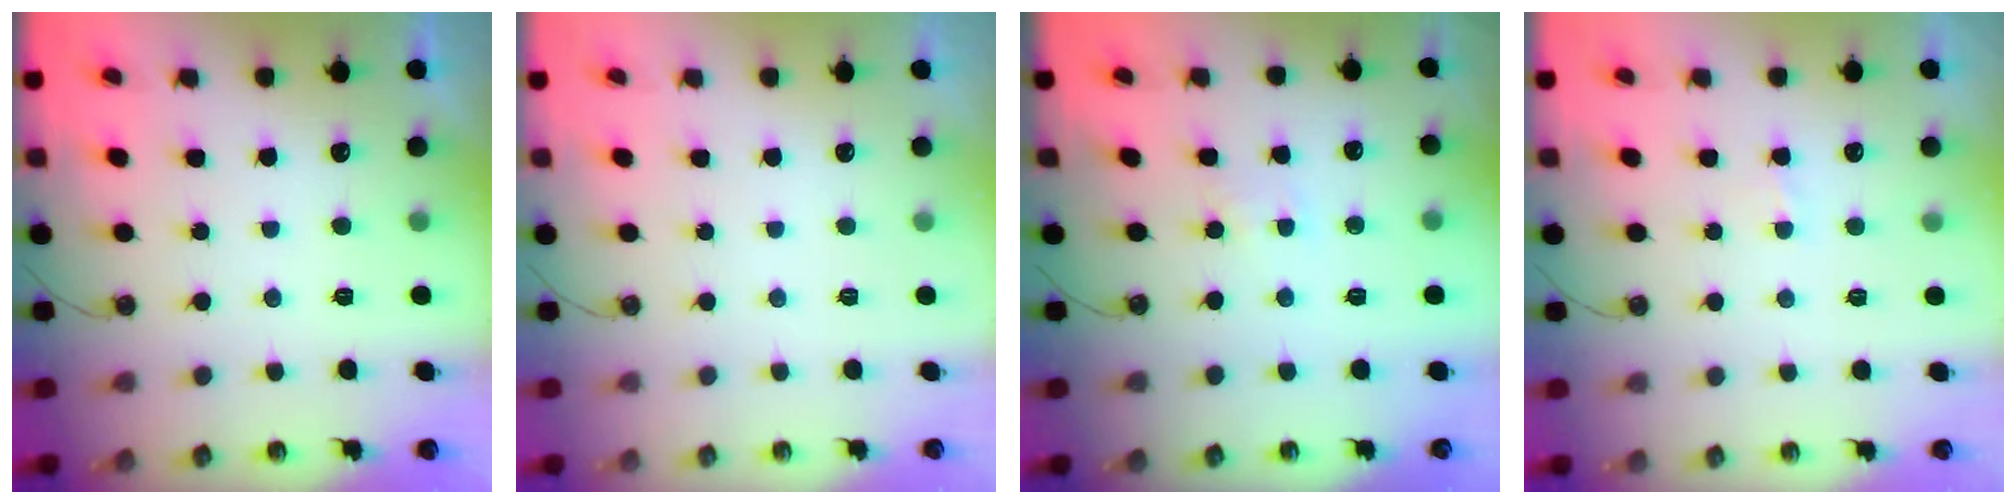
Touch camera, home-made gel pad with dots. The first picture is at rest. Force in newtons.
{"total": 0.0}
{"total": 2.8, "press": 2.8, "slide": 0.3}
{"total": 1.4, "press": 1.3, "slide": 0.2}